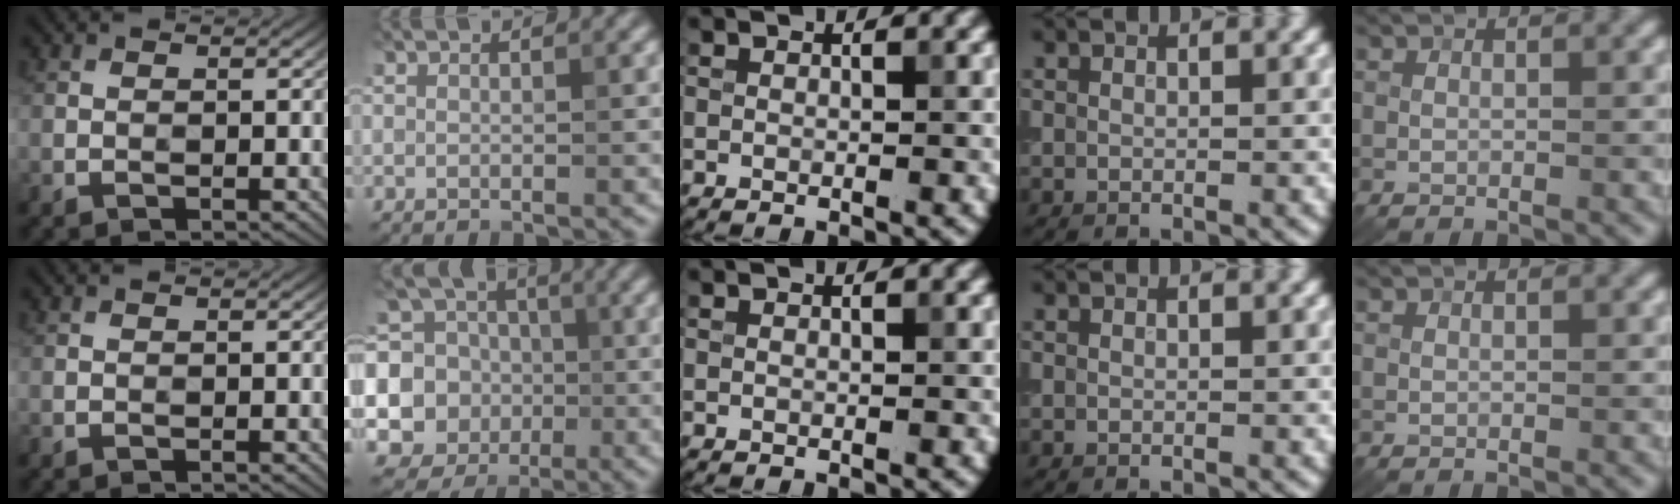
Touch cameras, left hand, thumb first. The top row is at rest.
{"index": {"total": 13.0, "force": [-1.4, 12.2, 4.2], "torque": [-0.116, 0.014, -0.040]}}